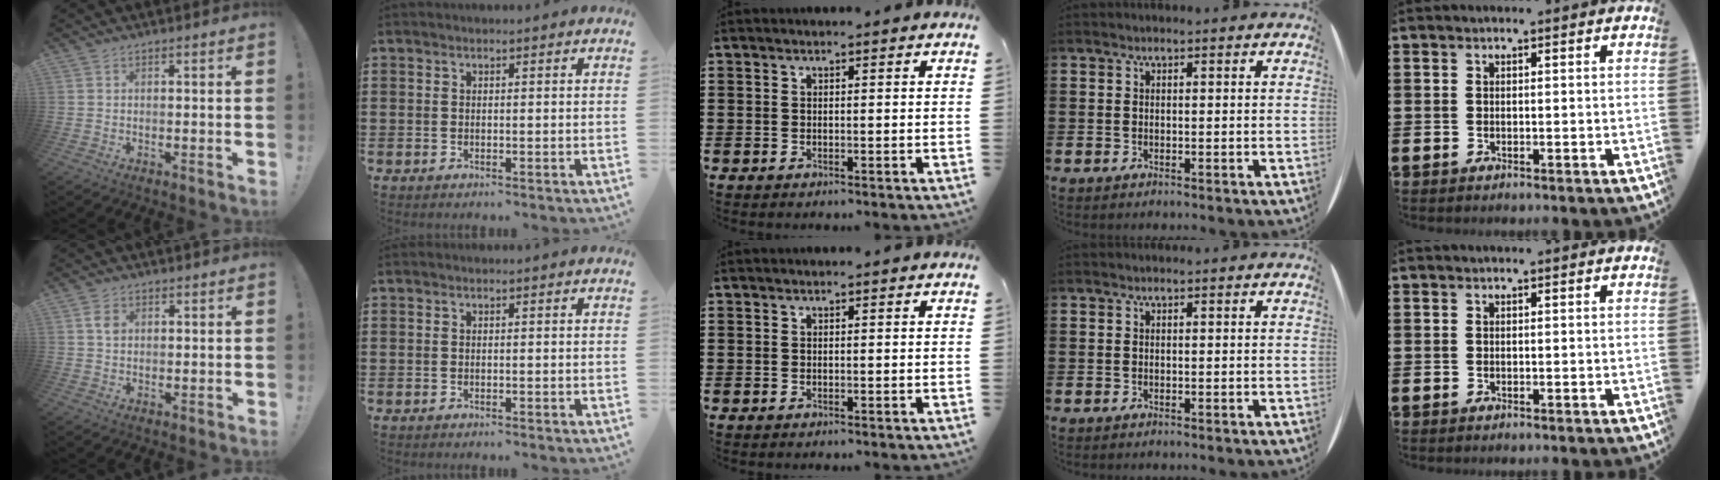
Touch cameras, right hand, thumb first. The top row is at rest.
{"thumb": {"total": 3.5, "force": [1.0, 2.3, 2.4], "torque": [-0.039, 0.003, 0.018]}}